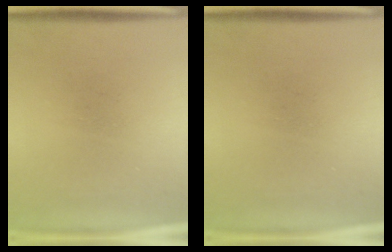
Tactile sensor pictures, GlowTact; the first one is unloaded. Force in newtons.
{"total": 0.0}